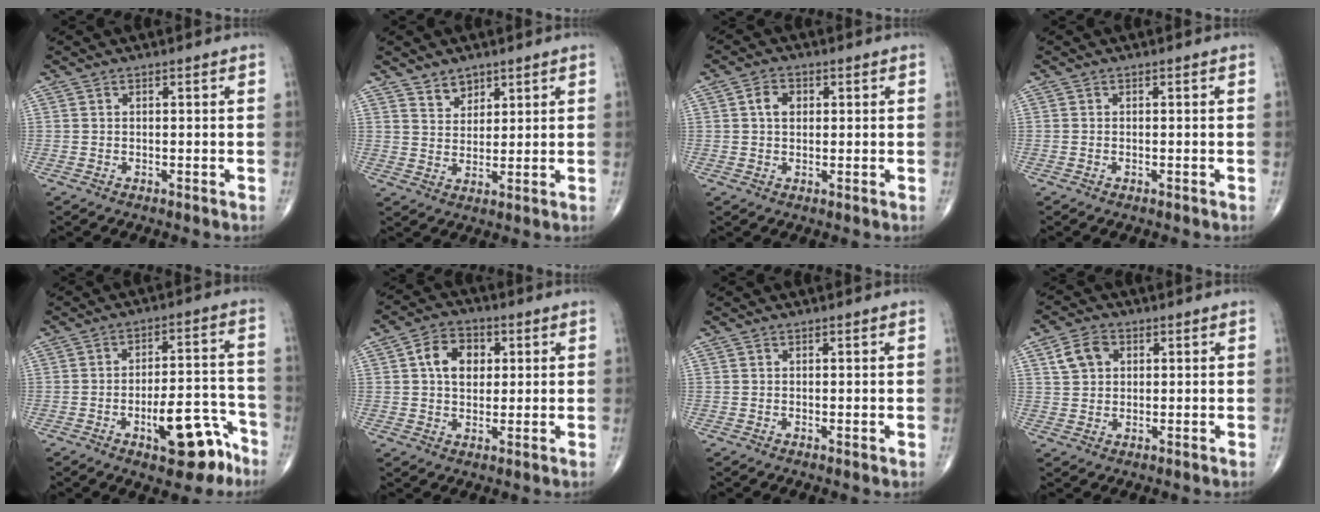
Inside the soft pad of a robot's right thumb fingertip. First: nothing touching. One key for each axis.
{"total": 4.1, "fx": 3.1, "fy": 2.5, "fz": 1.0, "tx": 0.006, "ty": -0.026, "tz": 0.057}
{"total": 3.5, "fx": 0.8, "fy": 2.6, "fz": 2.2, "tx": -0.032, "ty": 0.006, "tz": 0.010}
{"total": 0.0}
{"total": 12.6, "fx": -6.6, "fy": 4.9, "fz": 9.5, "tx": -0.109, "ty": 0.054, "tz": -0.091}
{"total": 8.1, "fx": 1.9, "fy": 5.9, "fz": 5.2, "tx": -0.058, "ty": 0.005, "tz": 0.025}
{"total": 0.5, "fx": 0.1, "fy": 0.1, "fz": 0.5, "tx": -0.008, "ty": -0.003, "tz": 0.000}
{"total": 5.5, "fx": 1.9, "fy": 4.2, "fz": 3.0, "tx": -0.042, "ty": 0.003, "tz": 0.033}